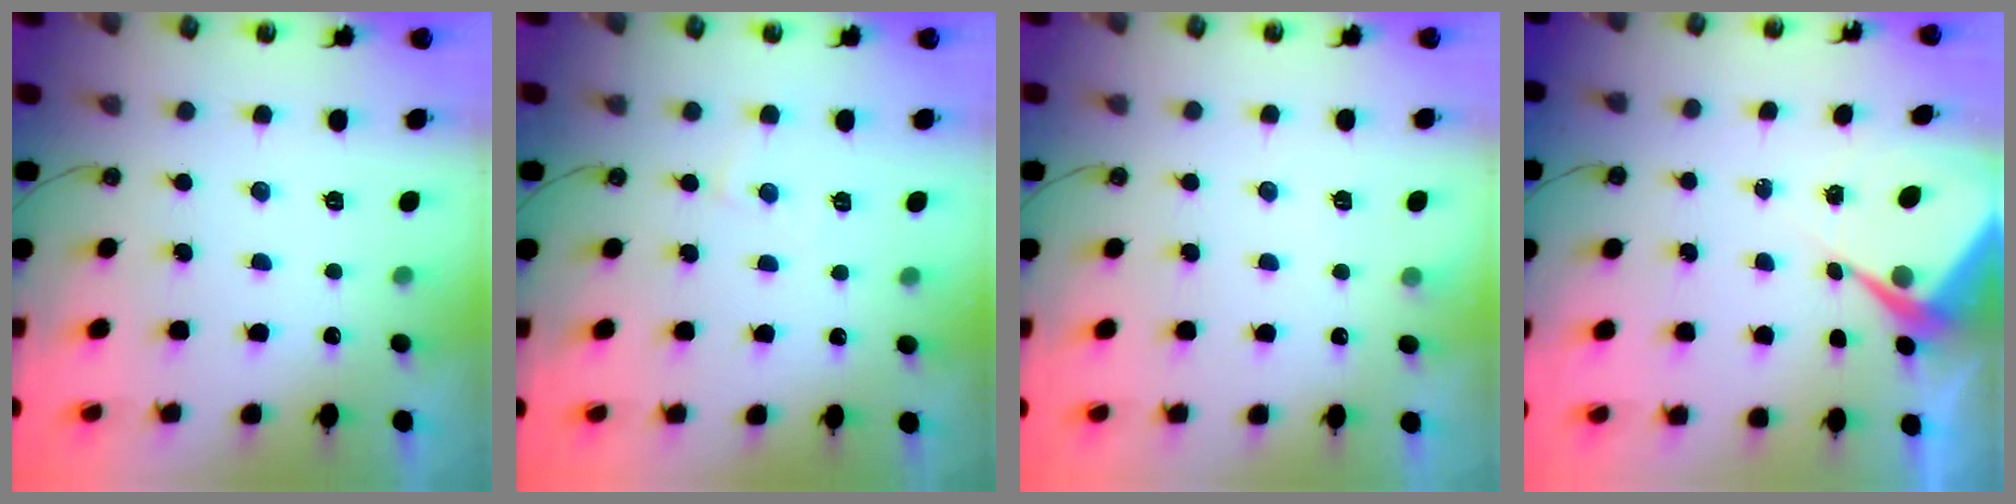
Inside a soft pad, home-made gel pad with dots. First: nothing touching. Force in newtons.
{"total": 3.8, "press": 3.7, "slide": 0.5}
{"total": 3.8, "press": 3.8, "slide": 0.7}
{"total": 7.6, "press": 7.6, "slide": 0.6}